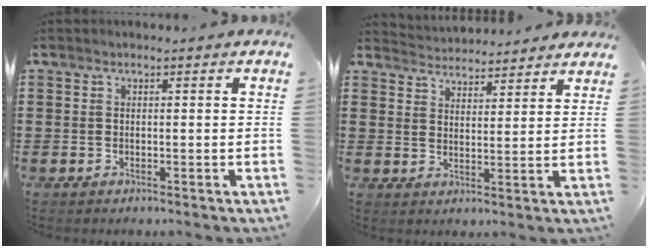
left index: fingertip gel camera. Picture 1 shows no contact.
{"total": 3.7, "force": [3.7, 0.3, -0.5], "torque": [-0.005, -0.018, 0.067]}